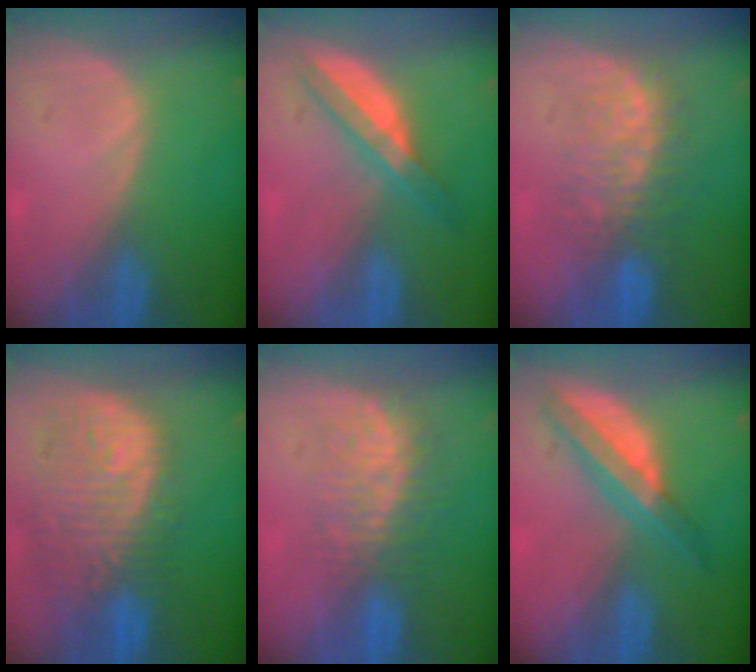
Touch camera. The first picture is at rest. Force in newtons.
{"total": 6.2, "press": 5.4, "slide": 3.1}
{"total": 7.8, "press": 7.7, "slide": 1.3}
{"total": 12.1, "press": 10.8, "slide": 5.6}
{"total": 8.2, "press": 7.4, "slide": 3.5}
{"total": 6.5, "press": 5.7, "slide": 3.1}